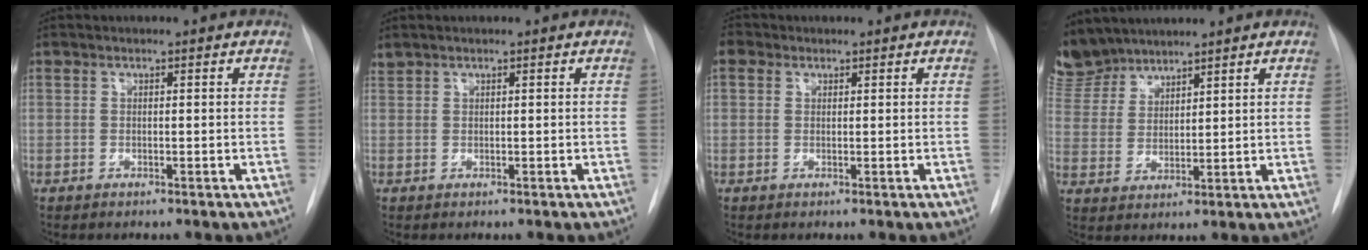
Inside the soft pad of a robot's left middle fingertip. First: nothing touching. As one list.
[{"total": 0.7, "force": [0.7, 0.0, -0.1], "torque": [-0.007, 0.010, 0.020]}, {"total": 1.8, "force": [0.9, 1.5, 0.4], "torque": [-0.002, 0.006, 0.011]}, {"total": 8.2, "force": [7.8, 2.5, 0.7], "torque": [-0.020, 0.003, 0.169]}]